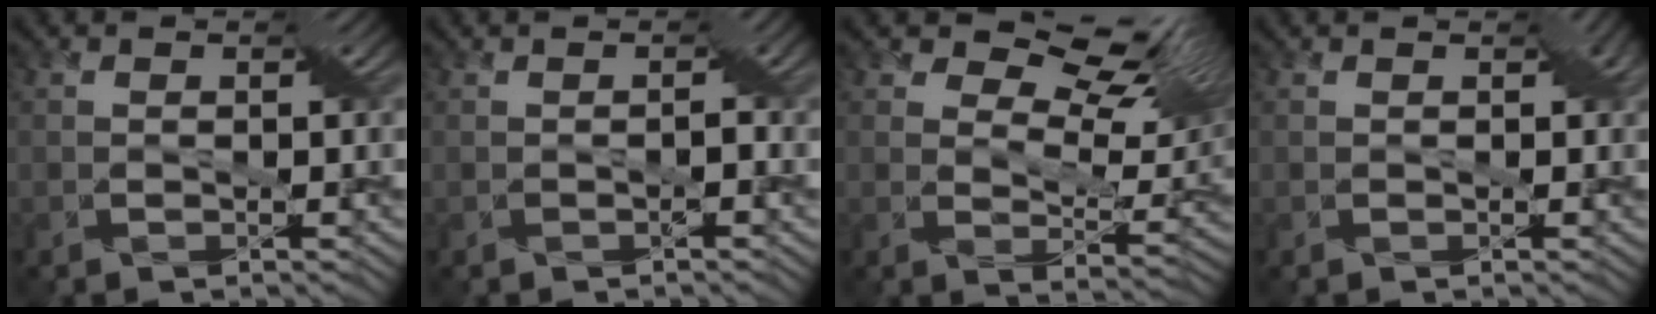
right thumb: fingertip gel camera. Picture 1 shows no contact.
{"total": 0.7, "force": [-0.3, -0.4, 0.4], "torque": [-0.018, -0.007, 0.004]}
{"total": 10.1, "force": [7.0, 4.1, 6.1], "torque": [-0.116, 0.002, 0.107]}
{"total": 0.7, "force": [0.2, 0.5, 0.5], "torque": [-0.012, -0.003, 0.009]}